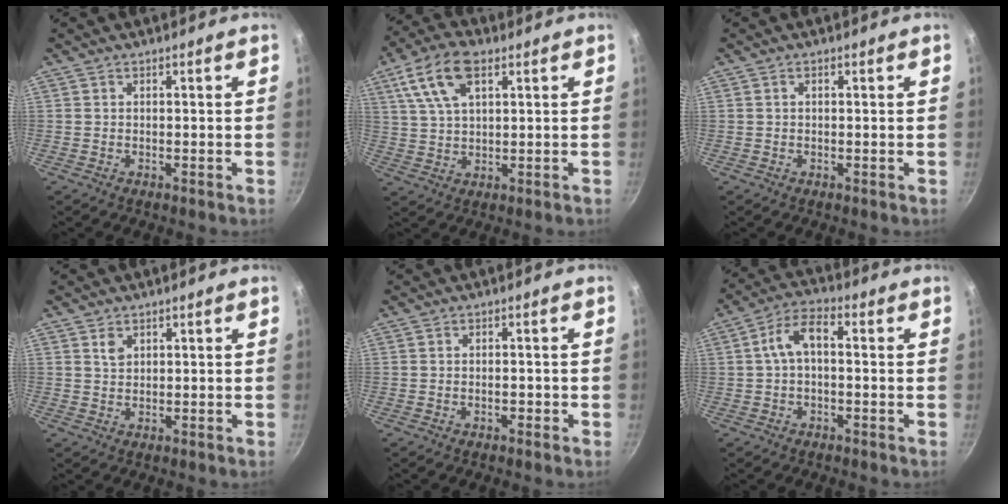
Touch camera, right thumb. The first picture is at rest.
{"total": 10.8, "force": [4.5, 5.4, 8.2], "torque": [-0.155, 0.006, 0.083]}
{"total": 0.7, "force": [0.2, 0.3, 0.6], "torque": [-0.011, 0.003, 0.005]}
{"total": 2.1, "force": [1.0, 1.4, 1.1], "torque": [-0.014, -0.003, 0.020]}
{"total": 1.4, "force": [-0.7, 0.8, 0.9], "torque": [-0.011, 0.007, -0.009]}
{"total": 6.6, "force": [0.2, 3.5, 5.6], "torque": [-0.103, 0.030, -0.002]}